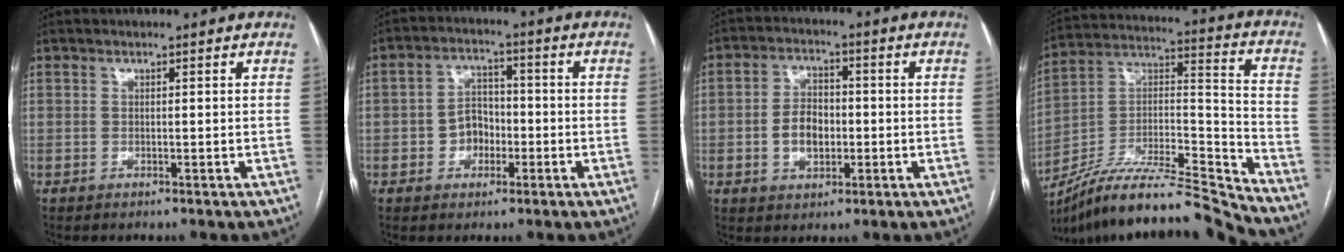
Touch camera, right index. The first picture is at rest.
{"total": 5.4, "force": [-1.5, 4.3, 2.9], "torque": [-0.051, 0.020, -0.024]}
{"total": 6.2, "force": [-1.0, 4.0, 4.5], "torque": [-0.089, 0.013, -0.015]}
{"total": 17.7, "force": [-15.7, 0.8, 8.0], "torque": [-0.142, 0.035, -0.280]}